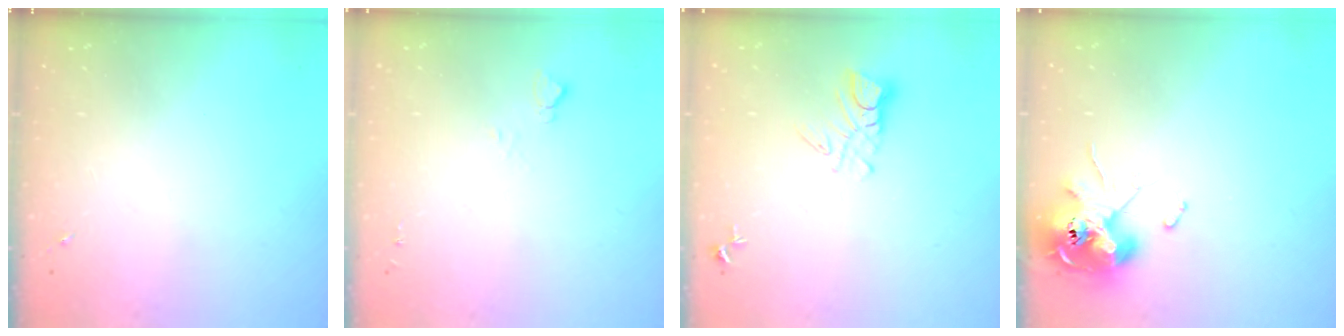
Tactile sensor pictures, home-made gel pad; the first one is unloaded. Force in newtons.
{"total": 4.9, "press": 4.9, "slide": 0.6}
{"total": 6.6, "press": 6.5, "slide": 0.6}
{"total": 11.4, "press": 11.2, "slide": 1.6}